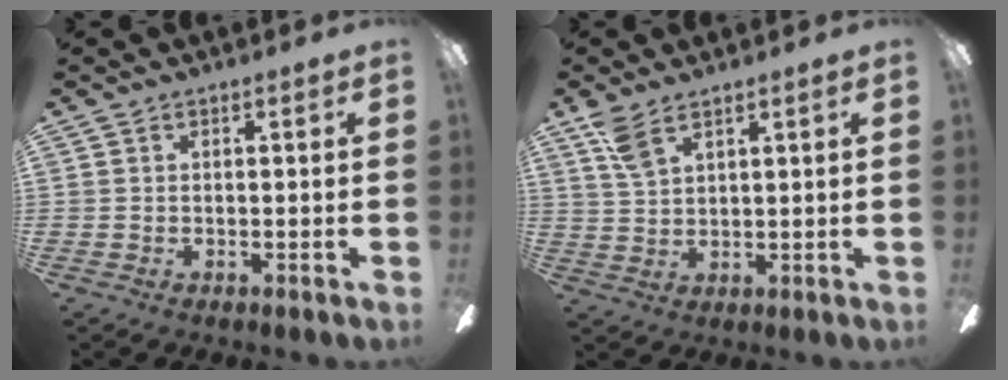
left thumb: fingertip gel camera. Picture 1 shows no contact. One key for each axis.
{"total": 5.5, "fx": 4.0, "fy": 1.9, "fz": 3.2, "tx": -0.073, "ty": -0.011, "tz": 0.077}